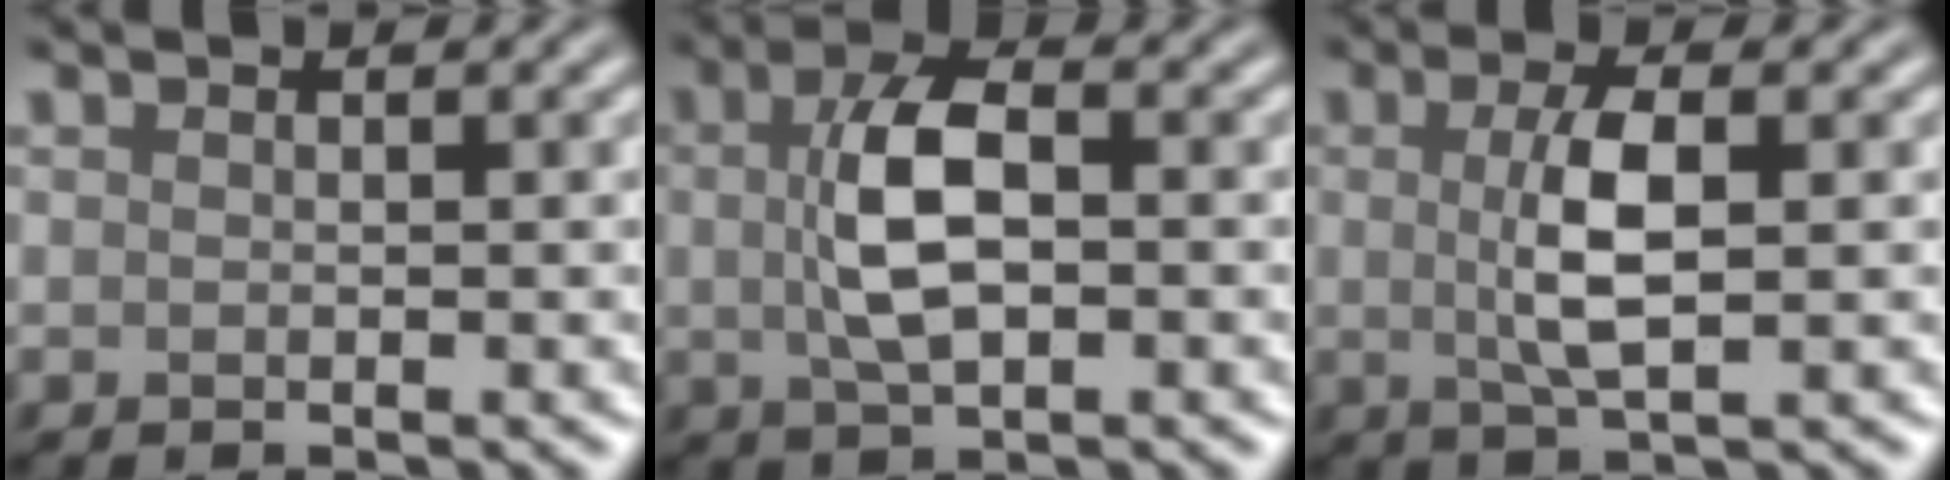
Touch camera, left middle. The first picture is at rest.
{"total": 5.5, "force": [0.3, 2.5, 4.8], "torque": [-0.097, 0.007, 0.004]}
{"total": 4.1, "force": [0.3, 1.2, 4.0], "torque": [-0.083, 0.003, 0.006]}